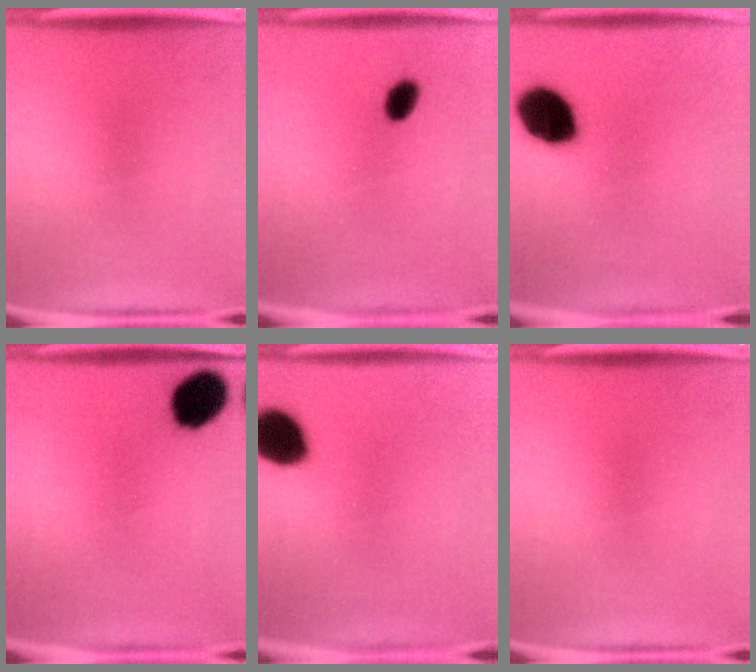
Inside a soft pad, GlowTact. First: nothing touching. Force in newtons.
{"total": 3.5}
{"total": 14.8}
{"total": 9.8}
{"total": 12.7}
{"total": 0.0}